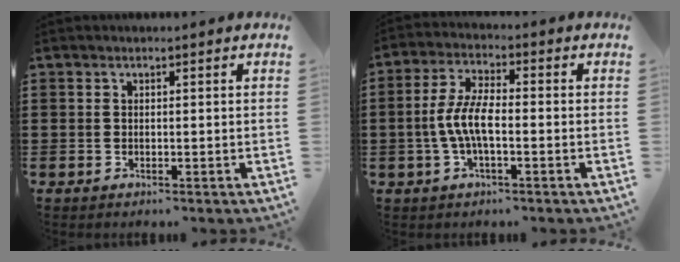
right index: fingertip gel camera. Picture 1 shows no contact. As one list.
[{"total": 6.2, "force": [-1.4, 1.9, 5.8], "torque": [-0.142, -0.011, -0.037]}]